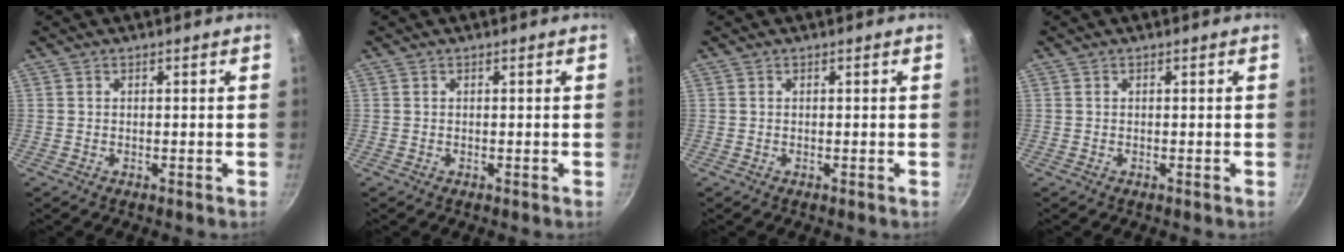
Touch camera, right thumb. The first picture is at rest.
{"total": 0.0}
{"total": 0.0}
{"total": 0.0}